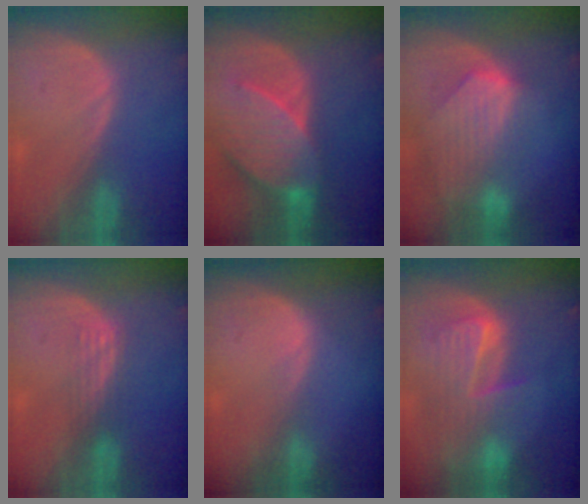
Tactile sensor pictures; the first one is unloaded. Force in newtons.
{"total": 9.6, "press": 8.7, "slide": 4.0}
{"total": 9.1, "press": 8.0, "slide": 4.2}
{"total": 2.9, "press": 2.5, "slide": 1.5}
{"total": 0.8, "press": 0.5, "slide": 0.7}
{"total": 9.8, "press": 8.4, "slide": 5.0}